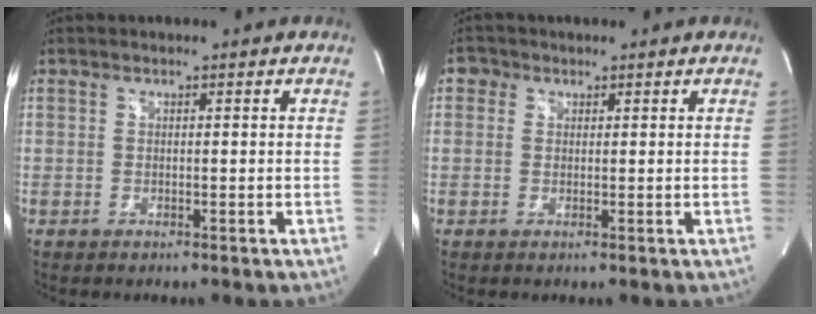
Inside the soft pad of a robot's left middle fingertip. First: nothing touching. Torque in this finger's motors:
{"motor_torque": [0.06, 0.03, -0.02, 0.01]}